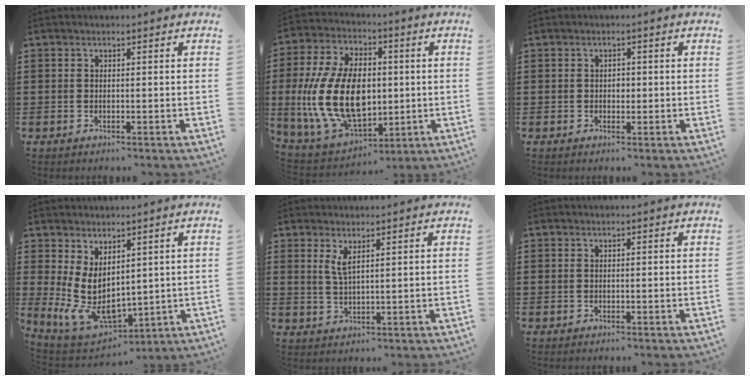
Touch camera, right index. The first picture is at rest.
{"total": 17.1, "force": [-0.4, 10.6, 13.4], "torque": [-0.315, -0.002, -0.005]}
{"total": 1.2, "force": [0.0, 0.8, 0.8], "torque": [-0.017, 0.004, 0.000]}
{"total": 8.1, "force": [1.3, 5.2, 6.0], "torque": [-0.141, -0.025, 0.029]}
{"total": 2.5, "force": [1.5, 0.5, 2.0], "torque": [-0.043, 0.002, 0.026]}
{"total": 0.0}